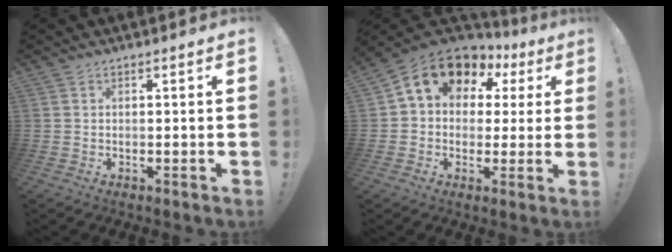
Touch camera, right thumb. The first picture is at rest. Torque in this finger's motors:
{"motor_torque": [1.18, 2.94, 0.70, -0.39, 0.10]}